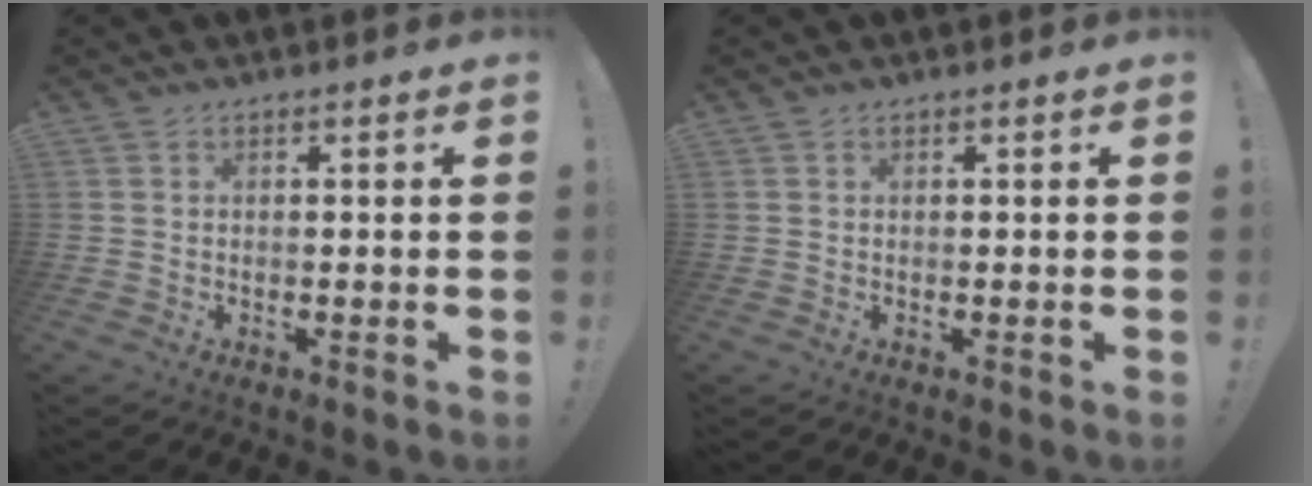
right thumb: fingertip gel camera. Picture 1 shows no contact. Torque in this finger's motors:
{"motor_torque": [-0.04, 0.13, -0.14, 0.09, 0.06]}